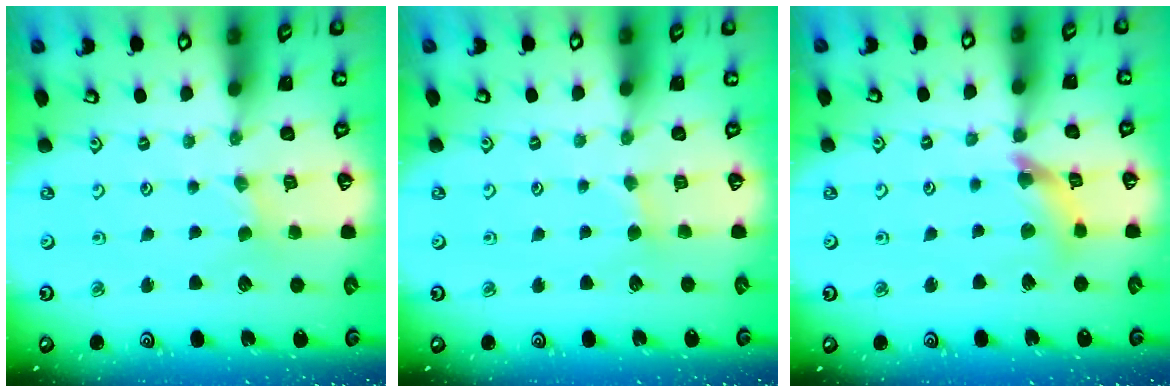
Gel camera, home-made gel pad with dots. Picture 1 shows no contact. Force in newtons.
{"total": 1.6, "press": 1.5, "slide": 0.2}
{"total": 8.2, "press": 8.1, "slide": 0.6}